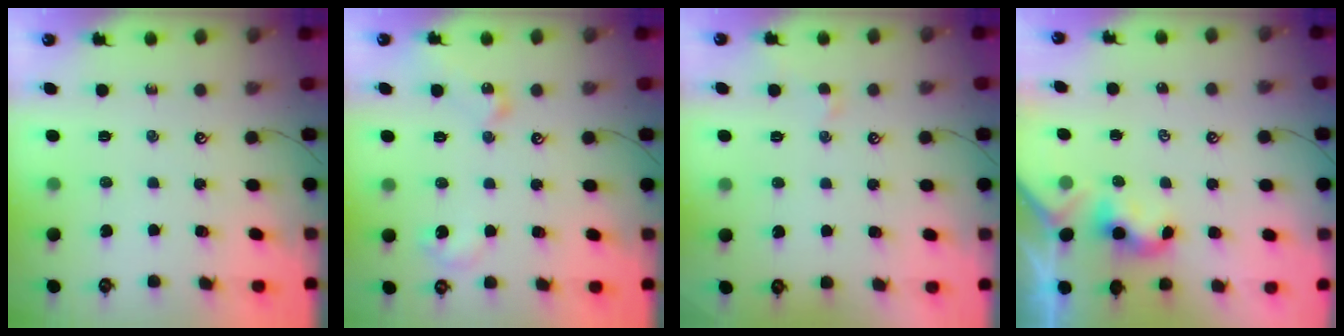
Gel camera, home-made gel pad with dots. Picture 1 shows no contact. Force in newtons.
{"total": 8.4, "press": 8.4, "slide": 0.6}
{"total": 1.4, "press": 1.3, "slide": 0.4}
{"total": 2.2, "press": 2.2, "slide": 0.2}